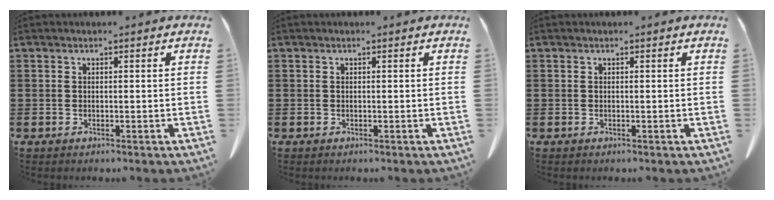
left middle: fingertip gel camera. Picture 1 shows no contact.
{"total": 0.0}
{"total": 0.0}